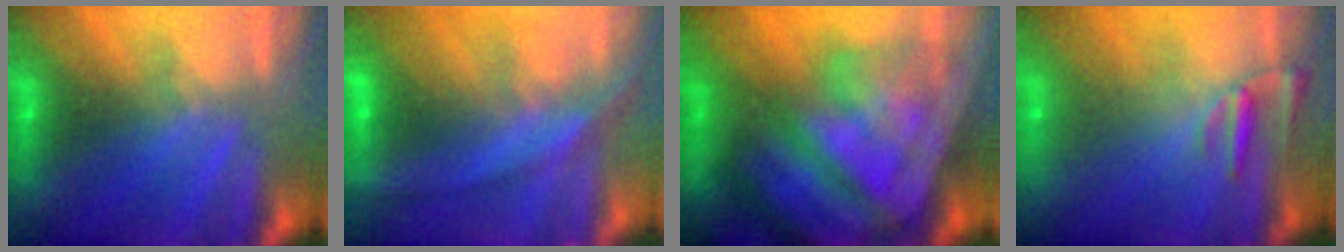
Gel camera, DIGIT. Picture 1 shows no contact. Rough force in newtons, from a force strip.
{"total": 7.5}
{"total": 8.0}
{"total": 2.4}